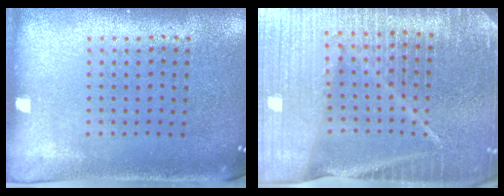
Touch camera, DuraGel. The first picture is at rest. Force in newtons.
{"total": 6.3, "press": 5.5, "slide": 3.1}